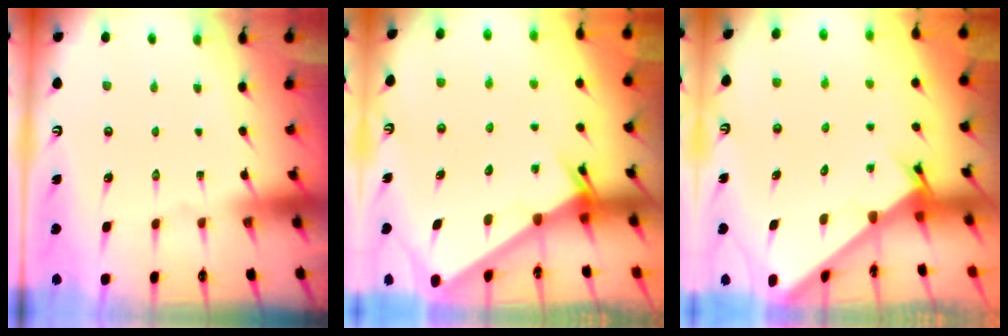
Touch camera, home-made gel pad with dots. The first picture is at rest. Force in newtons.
{"total": 2.3, "press": 2.3, "slide": 0.2}
{"total": 2.4, "press": 2.4, "slide": 0.1}